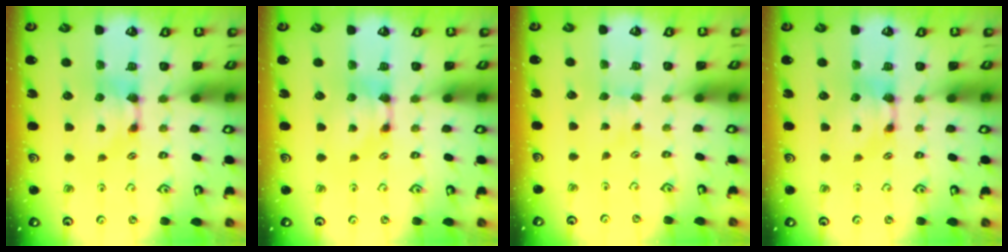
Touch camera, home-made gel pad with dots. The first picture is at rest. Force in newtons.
{"total": 0.0}
{"total": 1.7, "press": 1.6, "slide": 0.5}
{"total": 0.0}